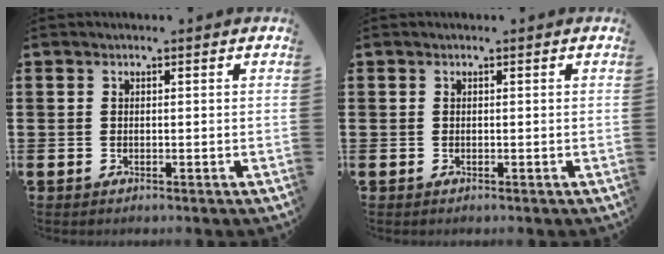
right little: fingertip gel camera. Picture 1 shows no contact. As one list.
[{"total": 0.0}]